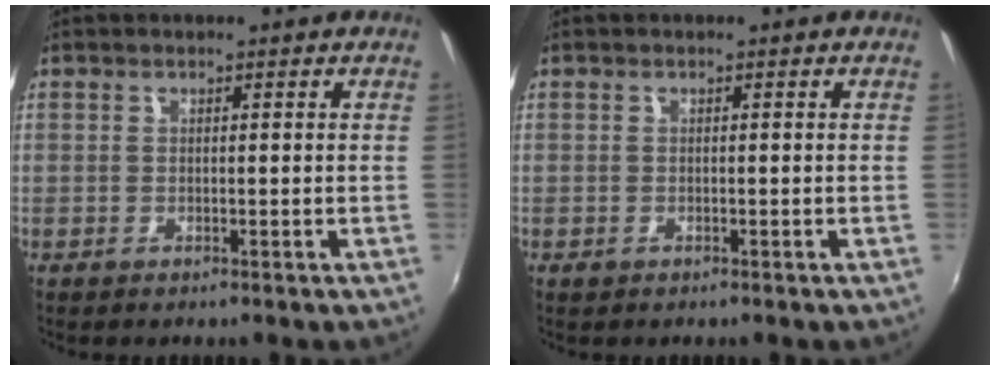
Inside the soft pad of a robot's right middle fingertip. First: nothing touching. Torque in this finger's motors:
{"motor_torque": [0.03, -0.02, 0.00, 0.00]}